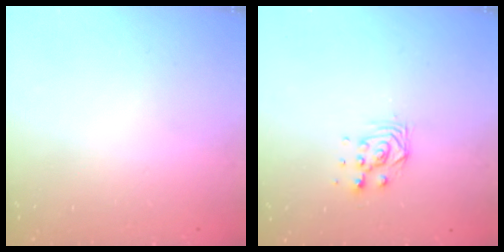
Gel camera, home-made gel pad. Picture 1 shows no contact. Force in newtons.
{"total": 5.5, "press": 5.4, "slide": 0.7}